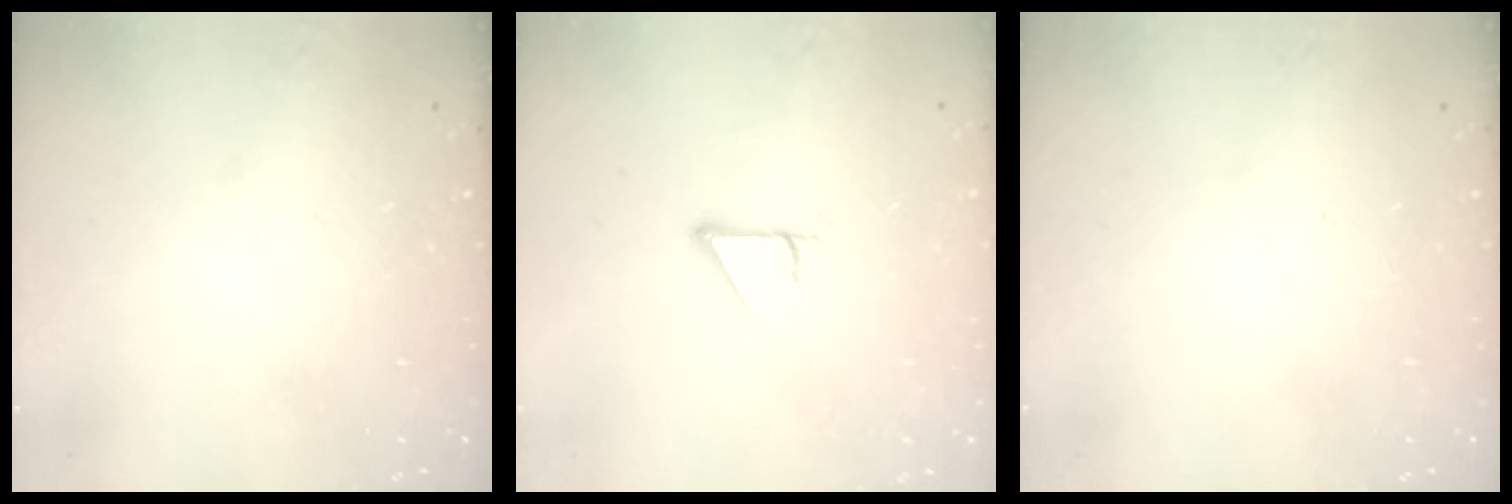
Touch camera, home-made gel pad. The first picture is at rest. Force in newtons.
{"total": 2.7, "press": 2.7, "slide": 0.0}
{"total": 0.0}